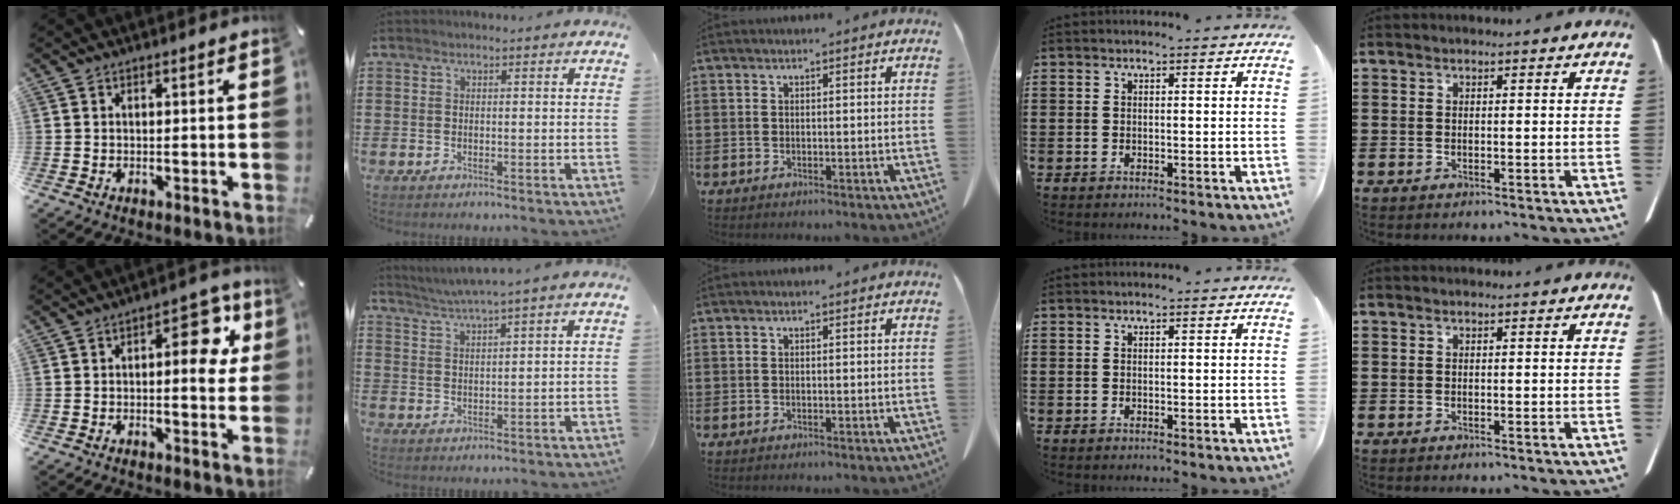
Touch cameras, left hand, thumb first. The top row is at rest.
{"thumb": {"total": 10.8, "force": [2.3, 5.3, 9.1], "torque": [-0.100, -0.010, 0.029]}, "index": {"total": 2.5, "force": [2.1, -0.7, 1.2], "torque": [-0.028, -0.009, 0.037]}}